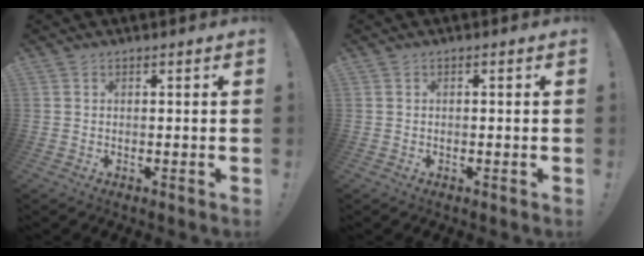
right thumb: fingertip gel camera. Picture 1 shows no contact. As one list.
[{"total": 0.5, "force": [-0.5, 0.1, 0.2], "torque": [-0.008, 0.002, -0.009]}]